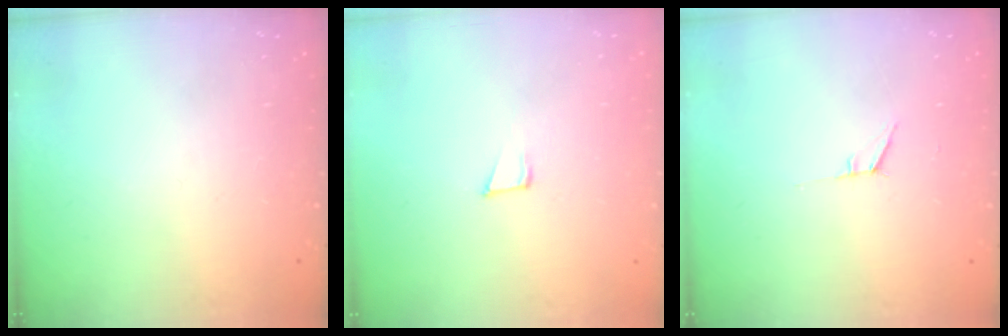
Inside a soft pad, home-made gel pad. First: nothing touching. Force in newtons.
{"total": 7.0, "press": 6.8, "slide": 1.4}
{"total": 5.2, "press": 4.5, "slide": 2.5}